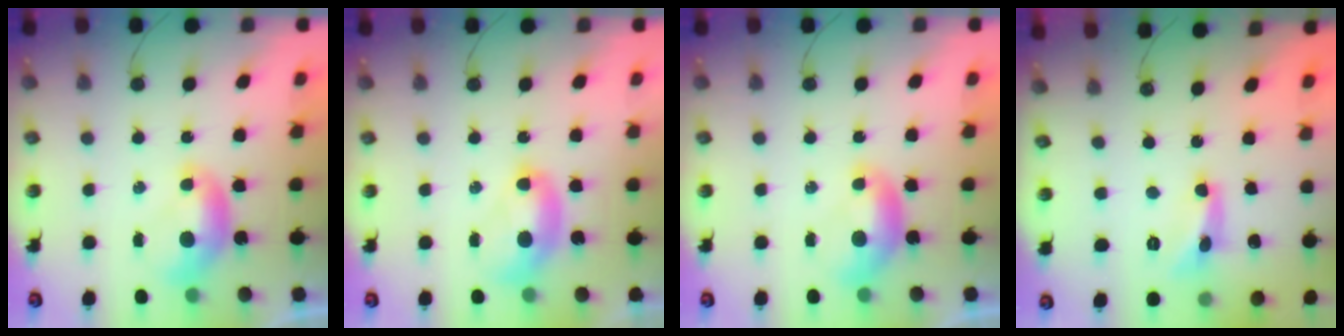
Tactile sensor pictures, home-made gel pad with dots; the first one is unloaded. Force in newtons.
{"total": 2.7, "press": 2.7, "slide": 0.1}
{"total": 0.0}
{"total": 4.6, "press": 4.5, "slide": 0.4}